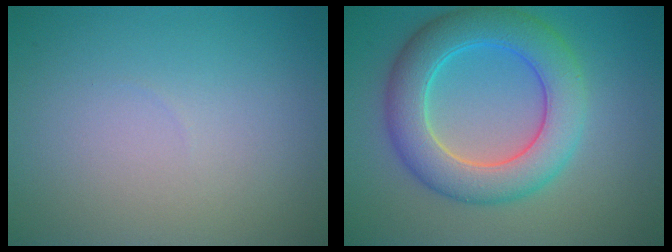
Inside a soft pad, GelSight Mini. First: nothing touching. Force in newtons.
{"total": 7.3, "press": 7.3, "slide": 0.2}